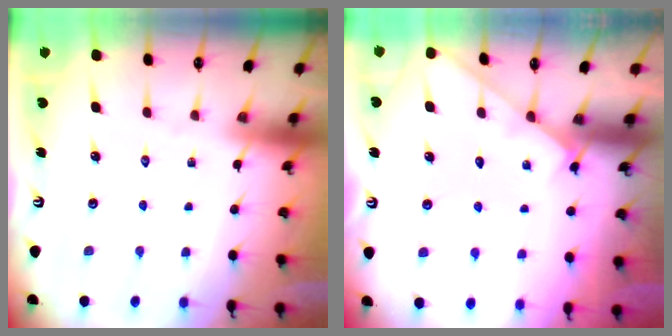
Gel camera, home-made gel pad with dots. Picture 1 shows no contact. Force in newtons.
{"total": 2.9, "press": 2.9, "slide": 0.4}